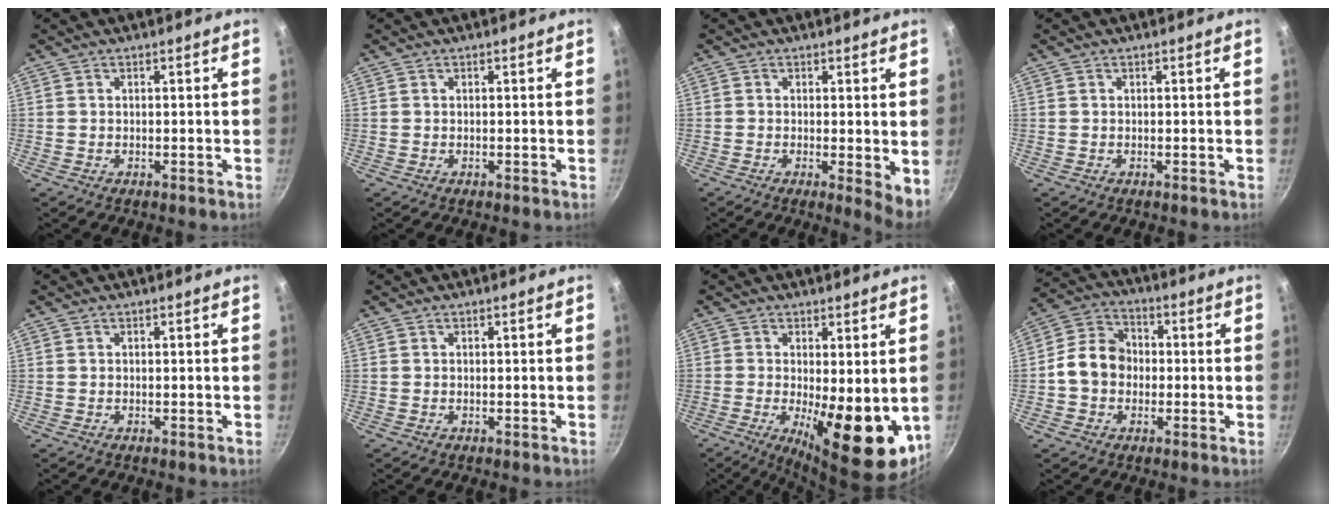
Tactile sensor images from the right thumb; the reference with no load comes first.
{"total": 0.0}
{"total": 4.9, "force": [-0.1, 1.5, 4.6], "torque": [-0.061, -0.015, -0.003]}
{"total": 0.0}
{"total": 0.0}
{"total": 0.0}
{"total": 14.2, "force": [-1.9, 5.3, 13.0], "torque": [-0.165, -0.017, -0.014]}
{"total": 9.6, "force": [-0.9, 7.9, 5.4], "torque": [-0.066, 0.026, -0.034]}